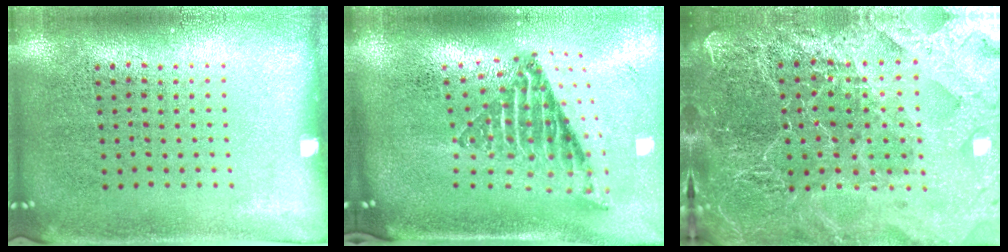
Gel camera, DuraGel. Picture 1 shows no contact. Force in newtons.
{"total": 2.6, "press": 1.6, "slide": 2.0}
{"total": 5.1, "press": 4.6, "slide": 2.3}